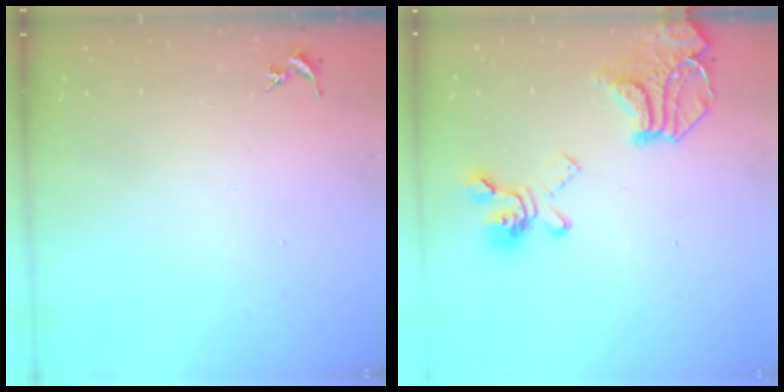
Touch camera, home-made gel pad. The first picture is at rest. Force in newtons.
{"total": 19.9, "press": 19.8, "slide": 2.0}